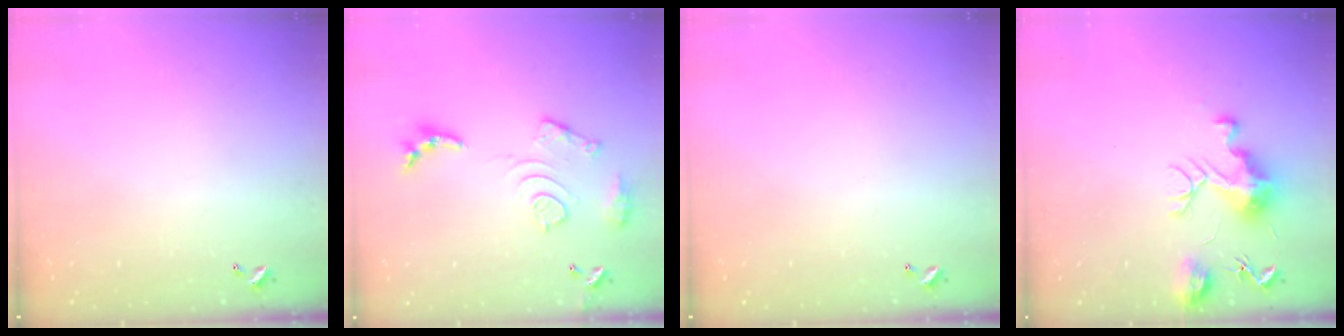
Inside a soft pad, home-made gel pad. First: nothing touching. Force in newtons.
{"total": 12.3, "press": 12.2, "slide": 1.0}
{"total": 0.0}
{"total": 10.6, "press": 10.6, "slide": 0.7}